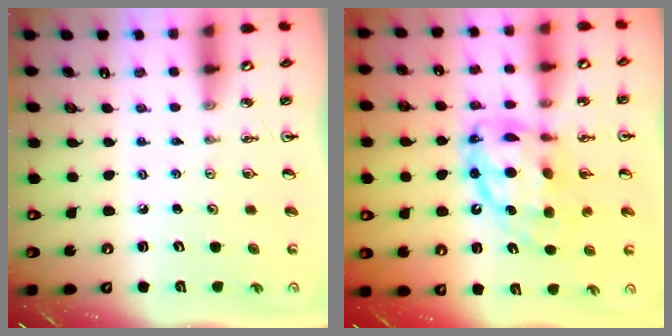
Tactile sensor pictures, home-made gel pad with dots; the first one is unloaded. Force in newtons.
{"total": 14.9, "press": 14.8, "slide": 1.3}